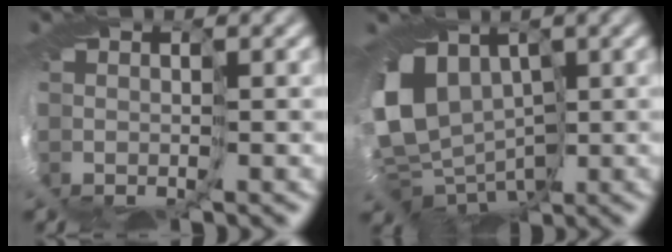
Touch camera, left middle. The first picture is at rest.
{"total": 8.4, "force": [1.2, 6.9, 4.7], "torque": [-0.104, -0.012, 0.029]}